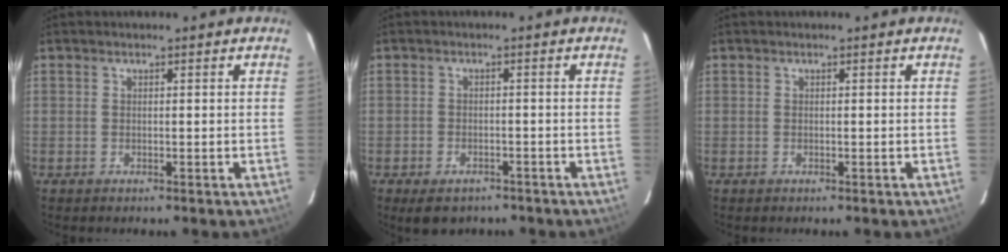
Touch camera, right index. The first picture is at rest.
{"total": 5.8, "force": [-4.1, 3.3, 2.4], "torque": [-0.052, -0.005, -0.054]}
{"total": 0.0}